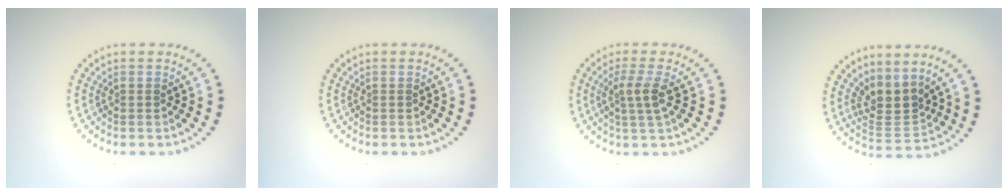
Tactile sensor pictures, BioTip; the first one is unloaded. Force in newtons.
{"total": 0.0}
{"total": 2.6, "press": 2.0, "slide": 1.6}
{"total": 3.3, "press": 2.4, "slide": 2.2}